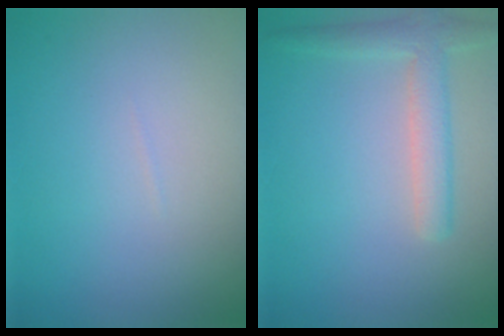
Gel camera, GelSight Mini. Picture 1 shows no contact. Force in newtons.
{"total": 3.0, "press": 3.0, "slide": 0.1}